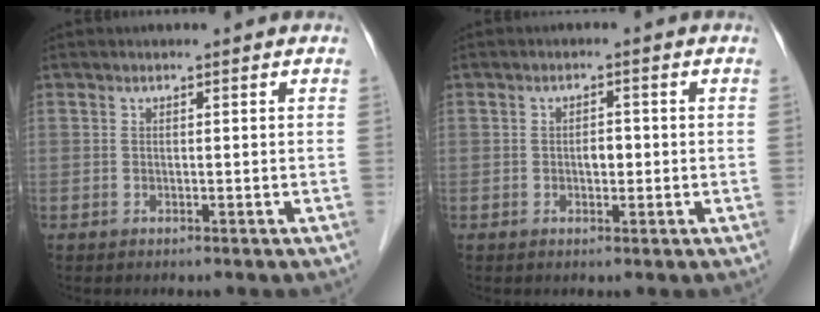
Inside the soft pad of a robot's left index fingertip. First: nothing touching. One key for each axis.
{"total": 2.1, "fx": -0.3, "fy": 1.1, "fz": 1.7, "tx": -0.026, "ty": 0.003, "tz": -0.004}